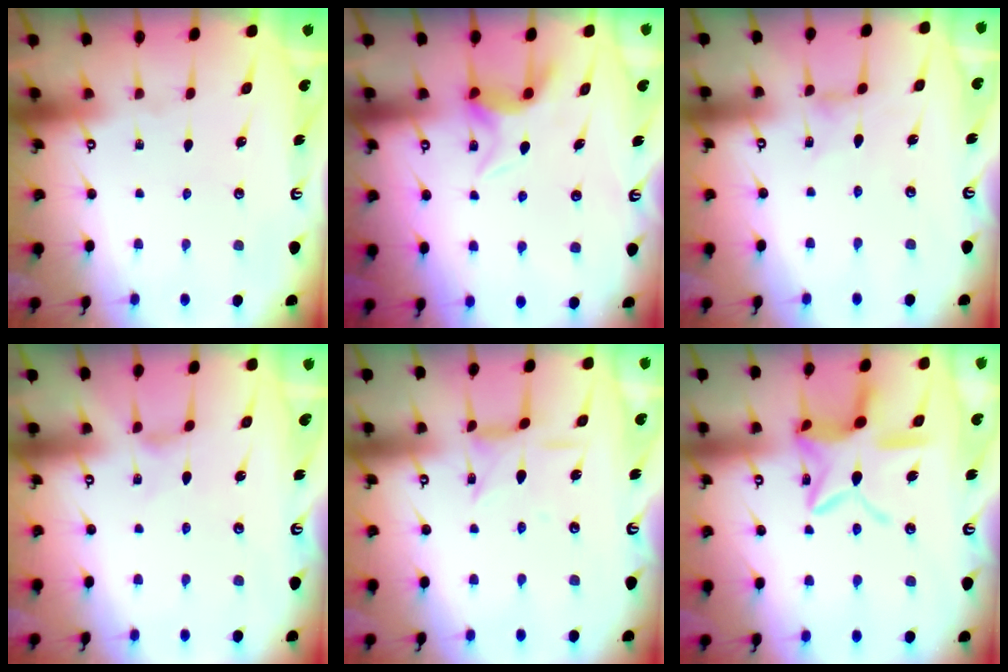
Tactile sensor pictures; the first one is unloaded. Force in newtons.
{"total": 6.4, "press": 6.4, "slide": 0.1}
{"total": 0.0}
{"total": 0.0}
{"total": 3.6, "press": 3.5, "slide": 0.5}
{"total": 13.4, "press": 13.3, "slide": 1.2}